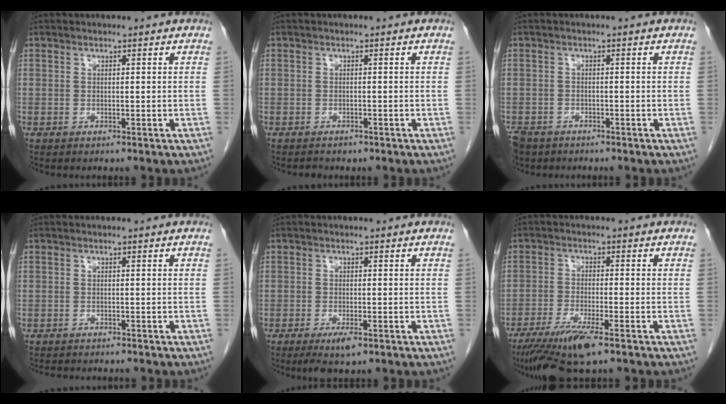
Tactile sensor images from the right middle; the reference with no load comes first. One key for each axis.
{"total": 1.0, "fx": -0.9, "fy": 0.3, "fz": 0.0, "tx": -0.005, "ty": -0.001, "tz": -0.014}
{"total": 6.6, "fx": -4.8, "fy": 4.1, "fz": 2.0, "tx": -0.051, "ty": -0.007, "tz": -0.083}
{"total": 4.5, "fx": -4.1, "fy": 1.0, "fz": 1.5, "tx": -0.019, "ty": -0.006, "tz": -0.055}
{"total": 3.2, "fx": -1.9, "fy": 0.7, "fz": 2.5, "tx": -0.047, "ty": -0.006, "tz": -0.030}
{"total": 8.8, "fx": -6.0, "fy": 0.5, "fz": 6.4, "tx": -0.115, "ty": -0.023, "tz": -0.103}